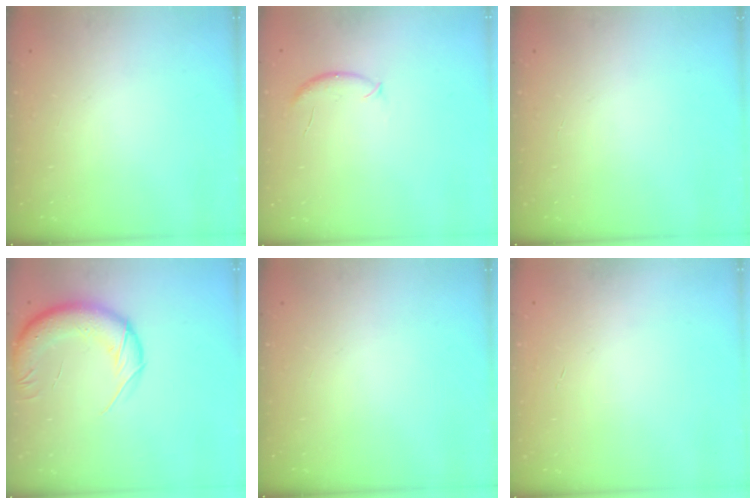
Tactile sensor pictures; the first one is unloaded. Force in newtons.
{"total": 6.4, "press": 6.3, "slide": 1.0}
{"total": 0.0}
{"total": 14.6, "press": 14.1, "slide": 3.6}
{"total": 0.0}
{"total": 0.0}